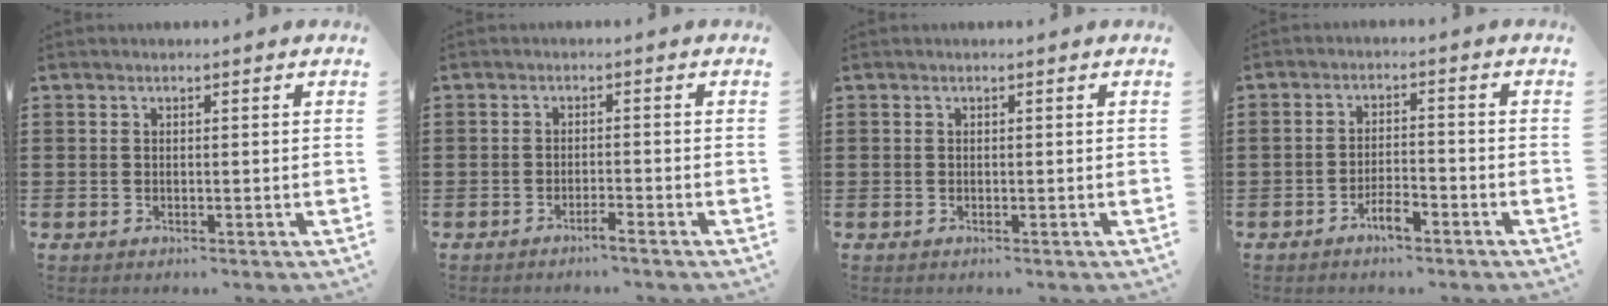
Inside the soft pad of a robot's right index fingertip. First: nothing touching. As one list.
[{"total": 1.7, "force": [-1.5, -0.2, 0.8], "torque": [-0.016, -0.002, -0.027]}, {"total": 0.0}, {"total": 3.8, "force": [-2.8, 0.9, 2.4], "torque": [-0.050, 0.005, -0.057]}]